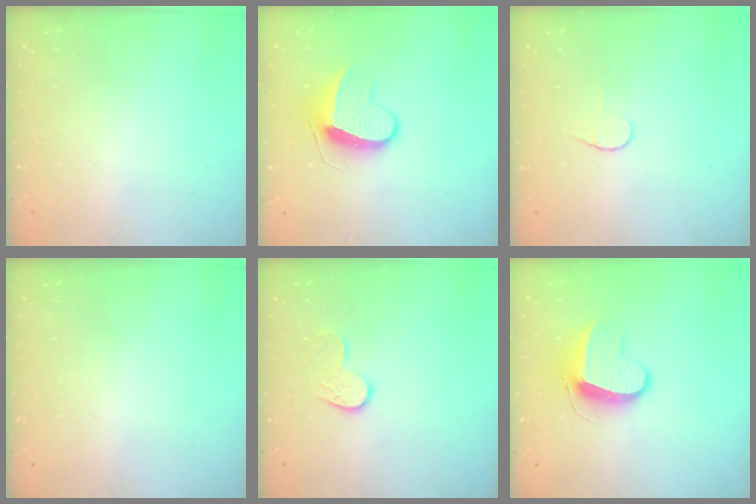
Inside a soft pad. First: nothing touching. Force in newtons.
{"total": 9.3, "press": 9.3, "slide": 0.5}
{"total": 3.7, "press": 3.6, "slide": 0.4}
{"total": 0.6, "press": 0.6, "slide": 0.2}
{"total": 8.0, "press": 8.0, "slide": 0.4}
{"total": 9.5, "press": 9.5, "slide": 0.4}